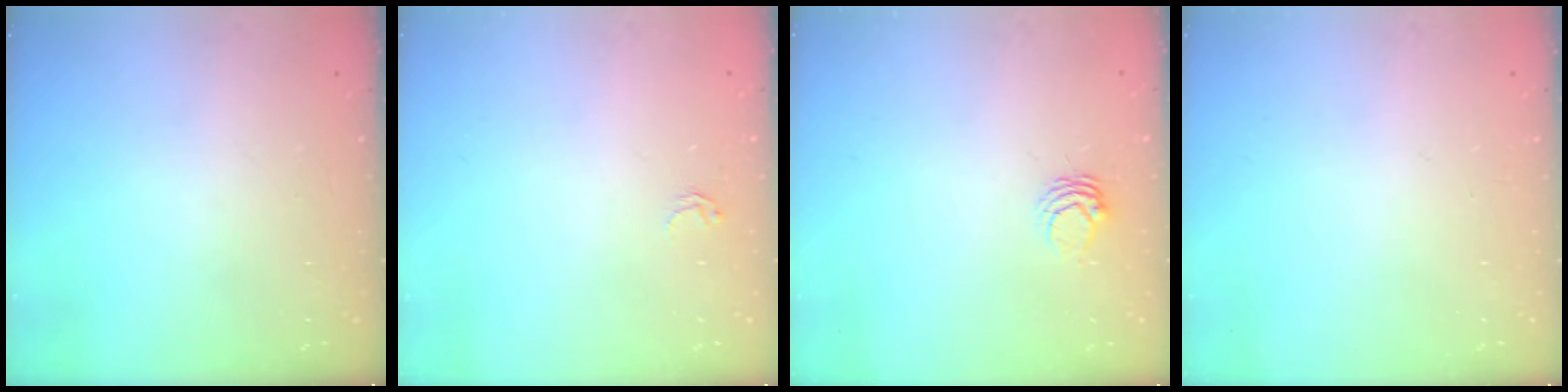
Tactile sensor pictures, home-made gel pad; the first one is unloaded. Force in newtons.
{"total": 1.8, "press": 1.8, "slide": 0.0}
{"total": 4.4, "press": 4.3, "slide": 0.5}
{"total": 0.0}